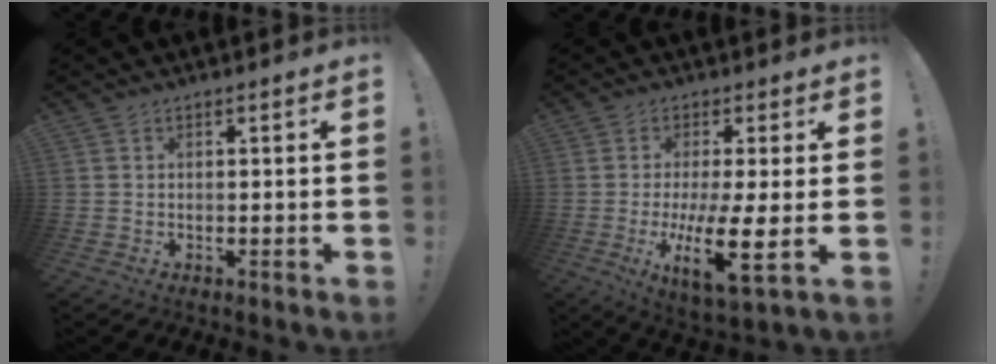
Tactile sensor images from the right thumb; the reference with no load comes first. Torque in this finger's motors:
{"motor_torque": [0.56, 0.50, 0.55, 0.05, 0.10]}